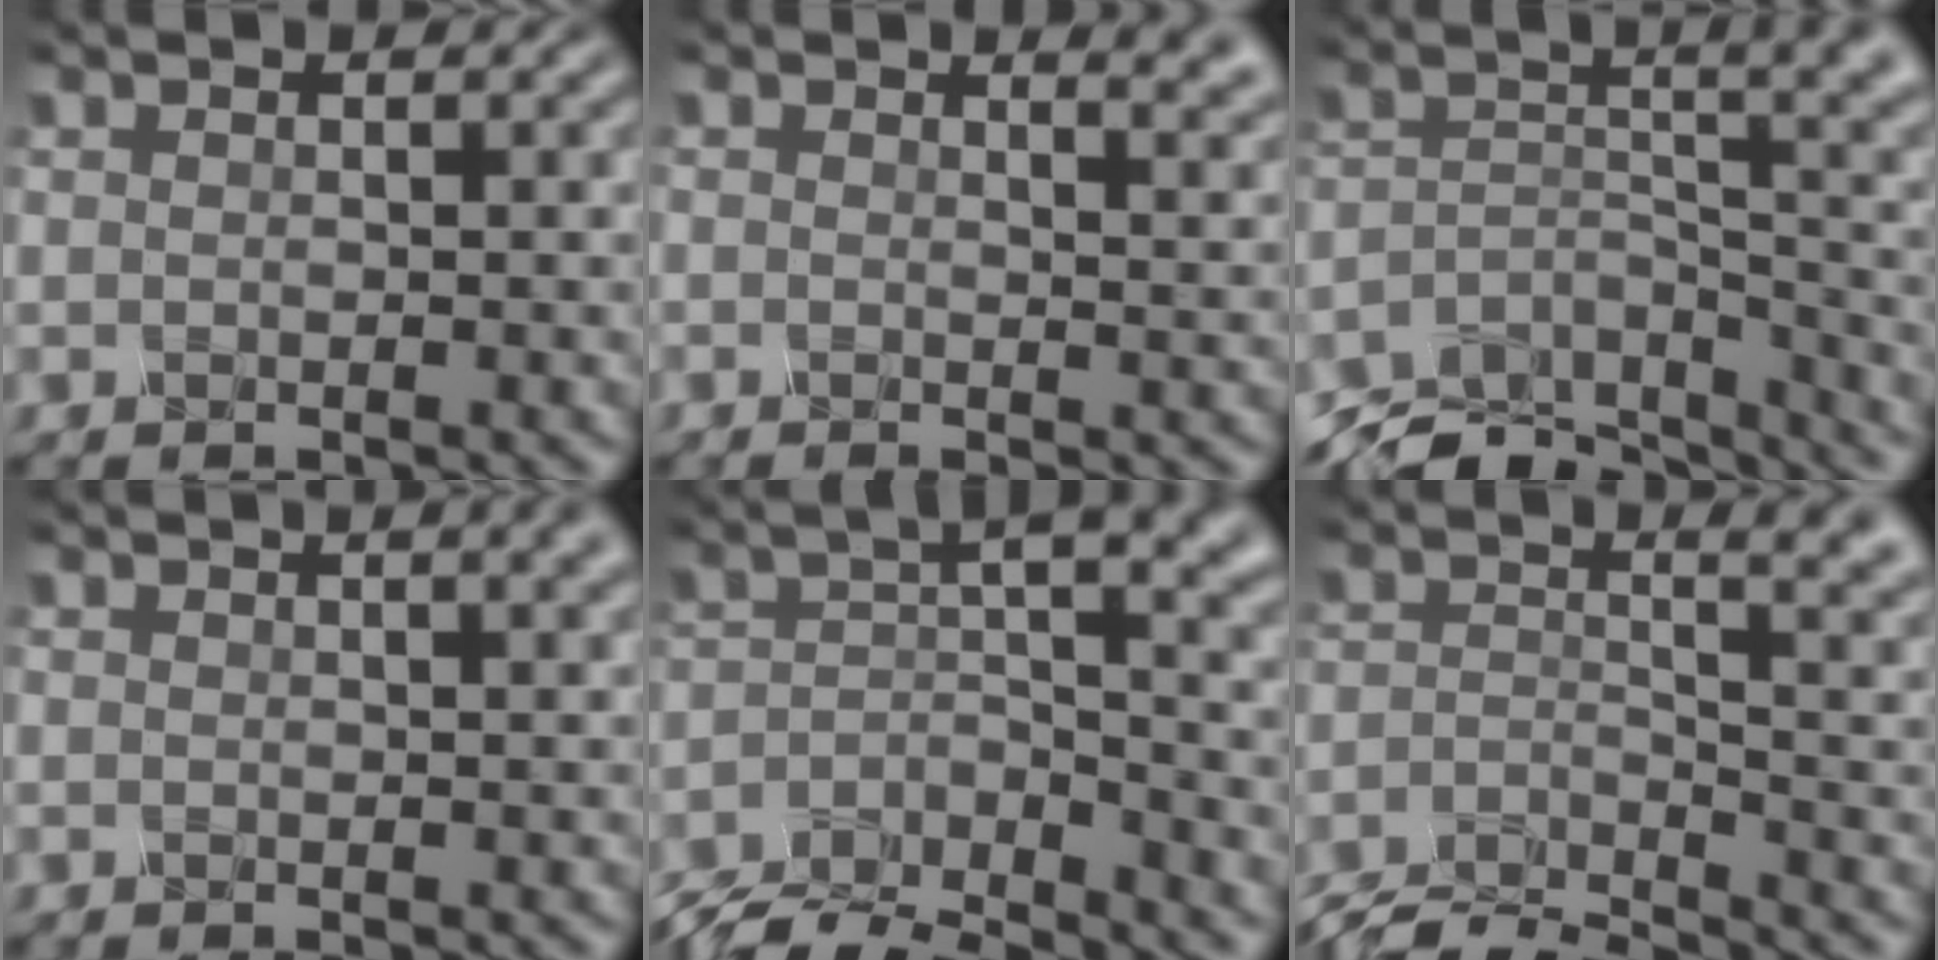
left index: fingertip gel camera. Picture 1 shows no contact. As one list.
[{"total": 5.0, "force": [2.7, 2.5, 3.4], "torque": [-0.008, 0.034, -0.004]}, {"total": 10.8, "force": [-9.8, 2.5, 3.9], "torque": [-0.067, 0.001, -0.154]}, {"total": 5.3, "force": [2.8, 2.5, 3.7], "torque": [-0.012, 0.036, 0.002]}, {"total": 9.0, "force": [-7.4, 2.0, 4.6], "torque": [-0.067, -0.008, -0.145]}, {"total": 7.6, "force": [-5.7, 2.0, 4.5], "torque": [-0.057, -0.015, -0.113]}]